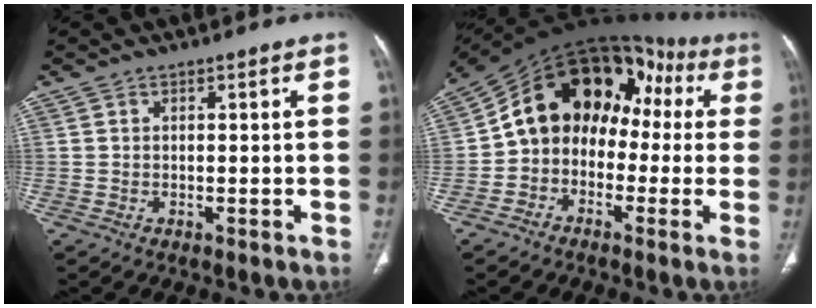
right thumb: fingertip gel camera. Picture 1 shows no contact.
{"total": 17.5, "force": [0.9, 13.0, 11.6], "torque": [-0.128, 0.073, 0.000]}